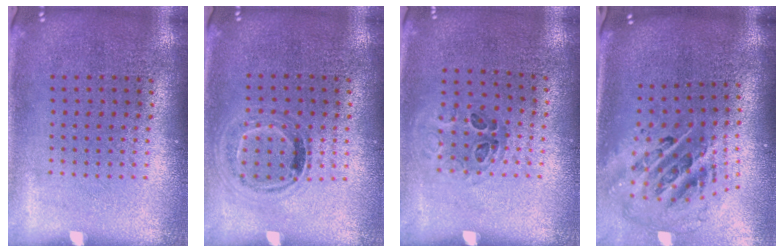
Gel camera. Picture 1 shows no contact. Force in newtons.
{"total": 0.9, "press": 0.8, "slide": 0.4}
{"total": 1.1, "press": 0.7, "slide": 0.8}
{"total": 2.8, "press": 1.9, "slide": 2.1}